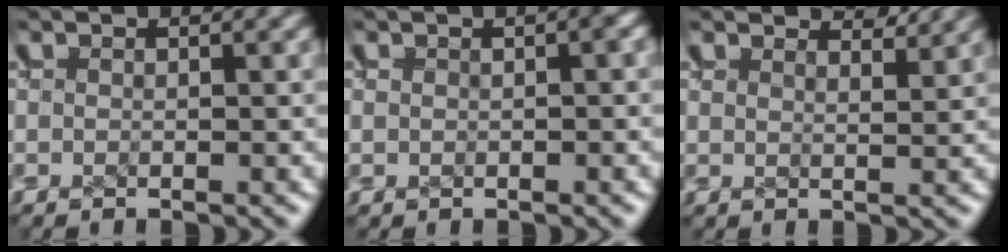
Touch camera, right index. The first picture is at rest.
{"total": 0.6, "force": [0.1, 0.3, 0.5], "torque": [0.000, 0.011, -0.002]}
{"total": 2.8, "force": [2.8, -0.6, 0.1], "torque": [-0.001, -0.001, 0.048]}